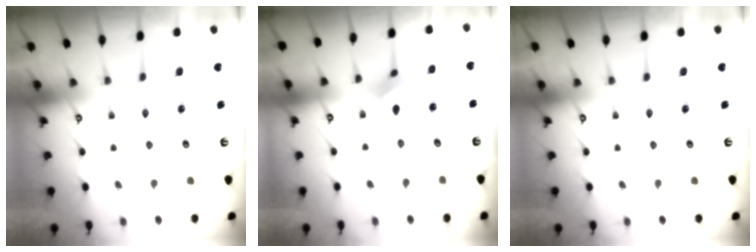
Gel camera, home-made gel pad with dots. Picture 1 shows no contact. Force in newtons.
{"total": 3.6, "press": 3.5, "slide": 0.7}
{"total": 0.0}